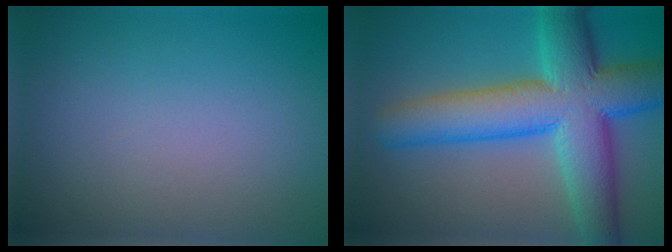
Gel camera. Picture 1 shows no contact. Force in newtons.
{"total": 11.2, "press": 11.2, "slide": 0.3}